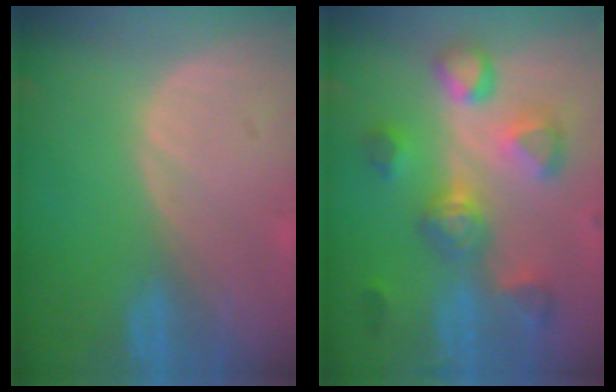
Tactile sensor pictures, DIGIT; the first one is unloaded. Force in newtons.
{"total": 8.7, "press": 8.7, "slide": 0.2}